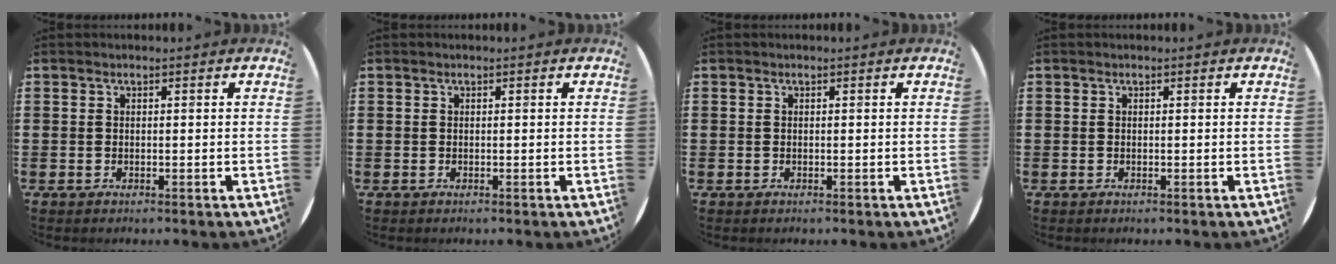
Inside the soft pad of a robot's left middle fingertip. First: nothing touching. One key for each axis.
{"total": 0.0}
{"total": 0.0}
{"total": 0.0}